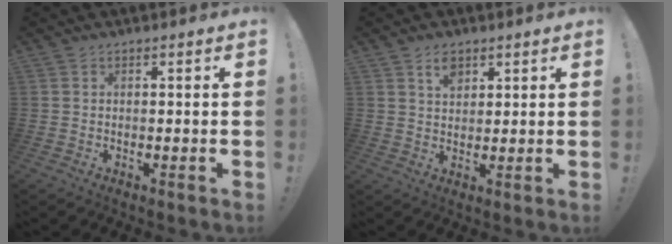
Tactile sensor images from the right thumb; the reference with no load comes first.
{"total": 4.8, "force": [2.8, 2.9, 2.7], "torque": [-0.033, -0.012, 0.048]}